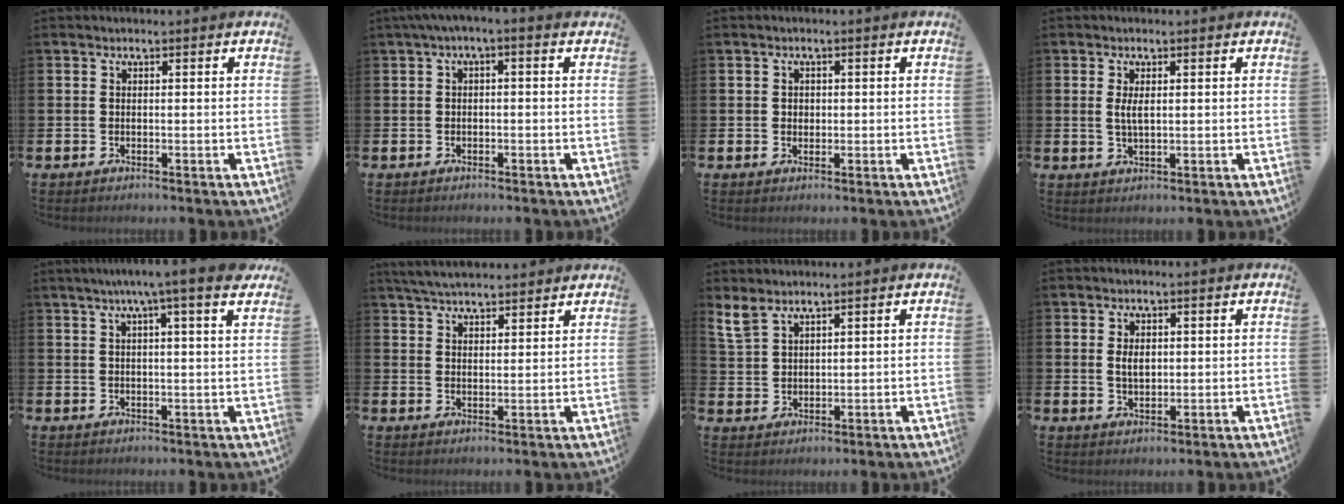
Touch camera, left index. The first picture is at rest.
{"total": 1.3, "force": [-0.6, 0.3, 1.2], "torque": [-0.027, 0.004, -0.011]}
{"total": 1.2, "force": [0.4, 1.0, 0.5], "torque": [0.001, 0.003, 0.004]}
{"total": 2.3, "force": [0.6, 0.8, 2.1], "torque": [-0.038, 0.001, 0.007]}
{"total": 5.1, "force": [4.1, -0.5, 3.1], "torque": [-0.055, -0.016, 0.067]}
{"total": 4.5, "force": [4.4, 0.7, 0.9], "torque": [-0.037, -0.012, 0.083]}
{"total": 3.9, "force": [3.4, 1.2, 1.4], "torque": [-0.032, -0.011, 0.062]}
{"total": 2.5, "force": [0.7, 1.5, 1.9], "torque": [-0.018, -0.001, 0.006]}